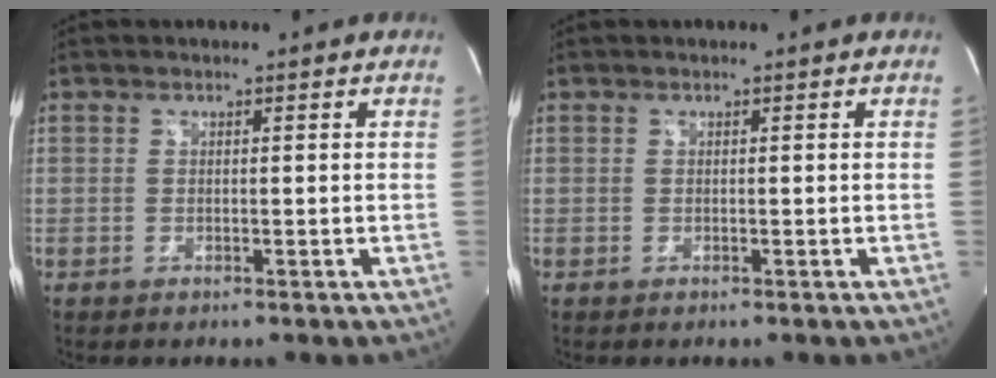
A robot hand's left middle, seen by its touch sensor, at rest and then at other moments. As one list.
[{"total": 0.0}]